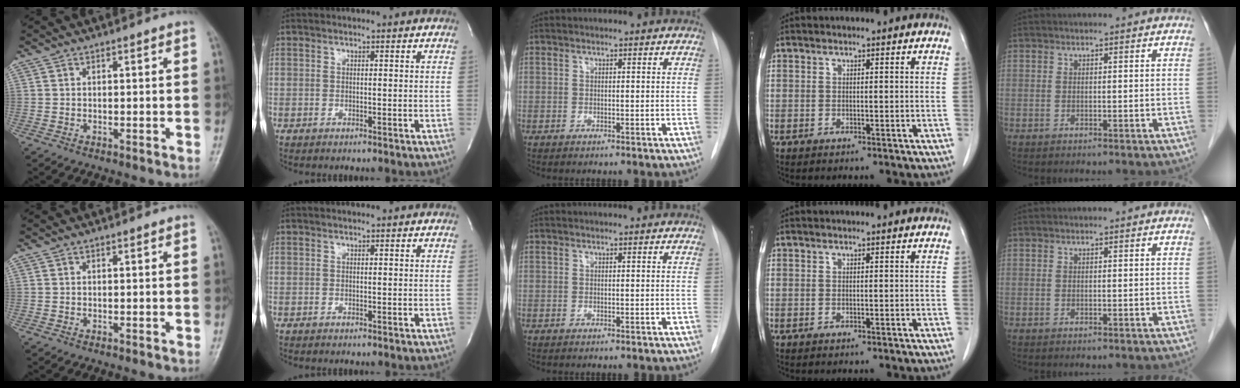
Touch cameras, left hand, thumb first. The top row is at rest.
{}